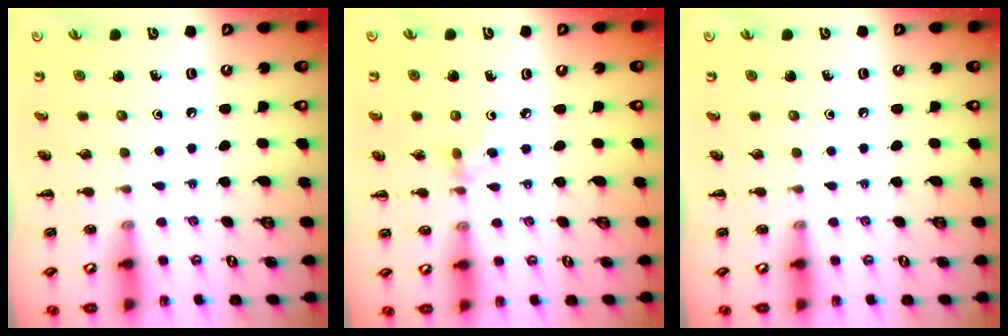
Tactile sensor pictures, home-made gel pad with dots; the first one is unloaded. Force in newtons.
{"total": 3.0, "press": 2.8, "slide": 1.2}
{"total": 0.0}